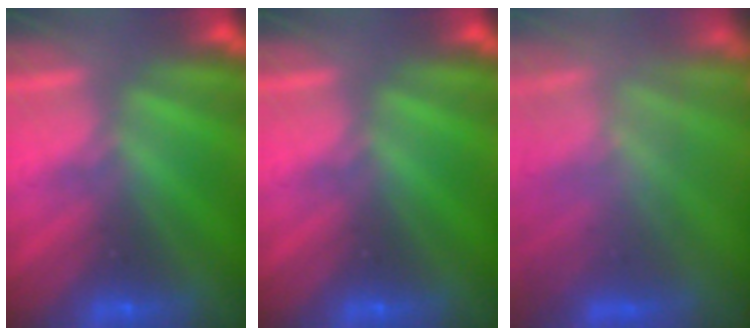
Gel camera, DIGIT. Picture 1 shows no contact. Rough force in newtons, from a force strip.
{"total": 0.0}
{"total": 2.9}